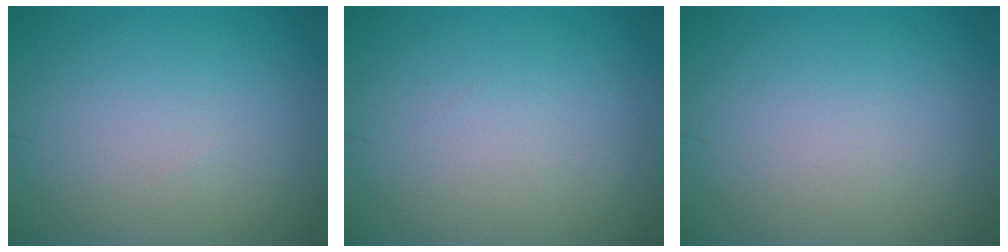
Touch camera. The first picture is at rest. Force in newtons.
{"total": 0.0}
{"total": 0.0}